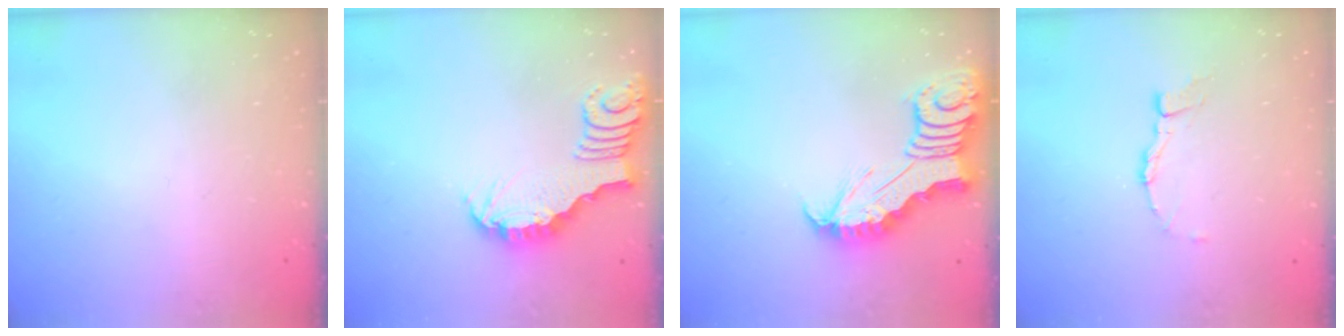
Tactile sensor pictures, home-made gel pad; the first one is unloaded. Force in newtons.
{"total": 3.9, "press": 3.9, "slide": 0.4}
{"total": 6.4, "press": 6.4, "slide": 1.0}
{"total": 6.4, "press": 6.4, "slide": 0.4}